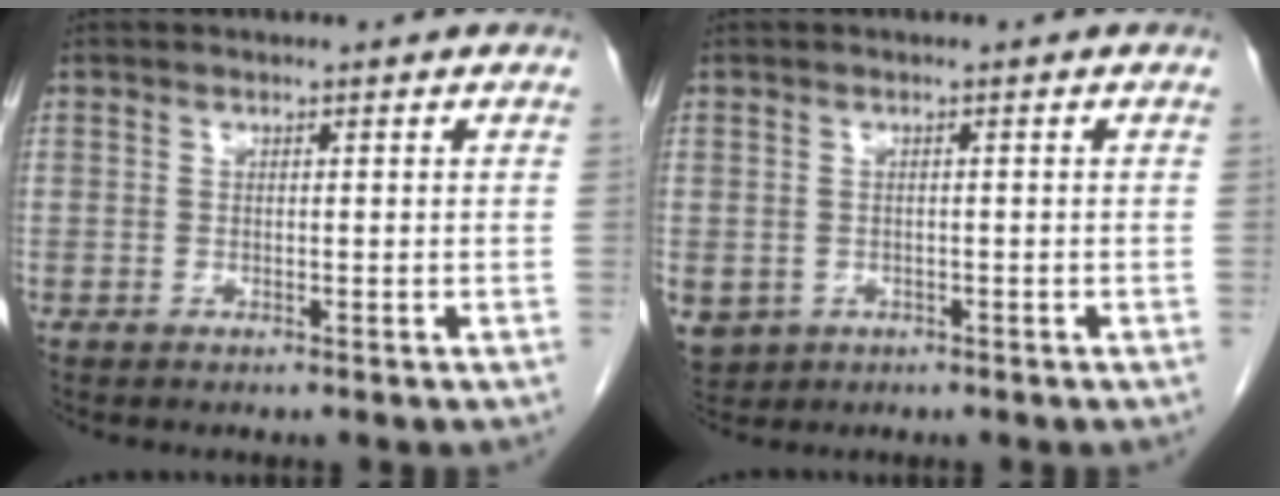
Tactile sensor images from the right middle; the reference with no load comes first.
{"total": 6.8, "force": [-2.7, 5.8, 2.2], "torque": [-0.059, -0.003, -0.033]}